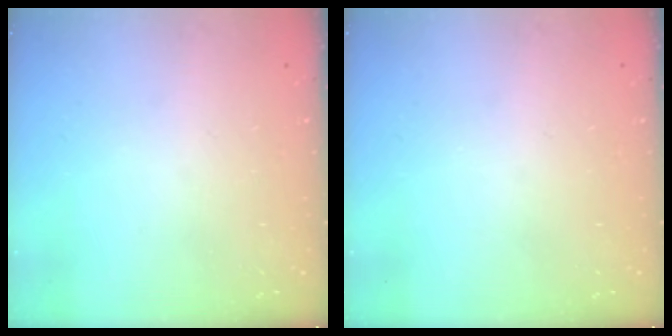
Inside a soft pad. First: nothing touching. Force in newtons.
{"total": 0.0}